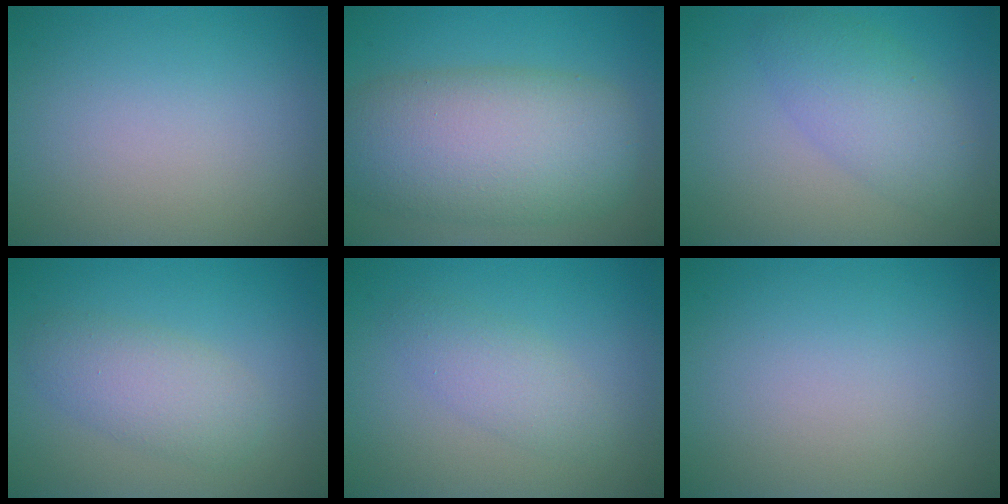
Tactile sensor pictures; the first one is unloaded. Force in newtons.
{"total": 10.0, "press": 9.9, "slide": 0.4}
{"total": 4.1, "press": 4.1, "slide": 0.1}
{"total": 3.2, "press": 3.2, "slide": 0.1}
{"total": 2.4, "press": 2.4, "slide": 0.0}
{"total": 0.0}